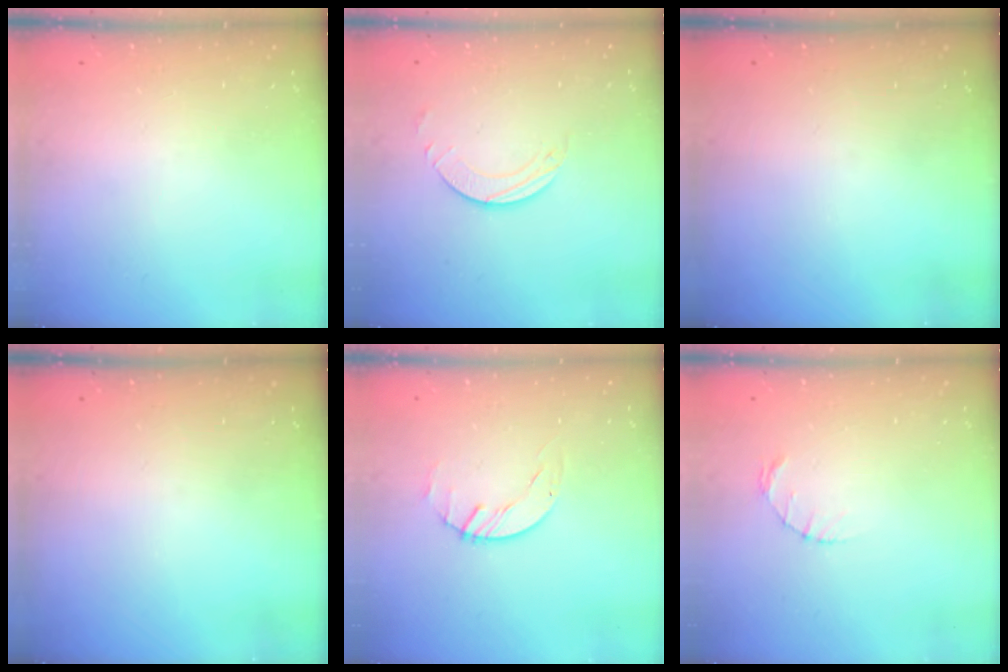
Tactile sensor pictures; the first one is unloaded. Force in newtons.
{"total": 2.0, "press": 1.9, "slide": 0.3}
{"total": 0.0}
{"total": 0.0}
{"total": 0.6, "press": 0.6, "slide": 0.1}
{"total": 1.2, "press": 1.1, "slide": 0.2}